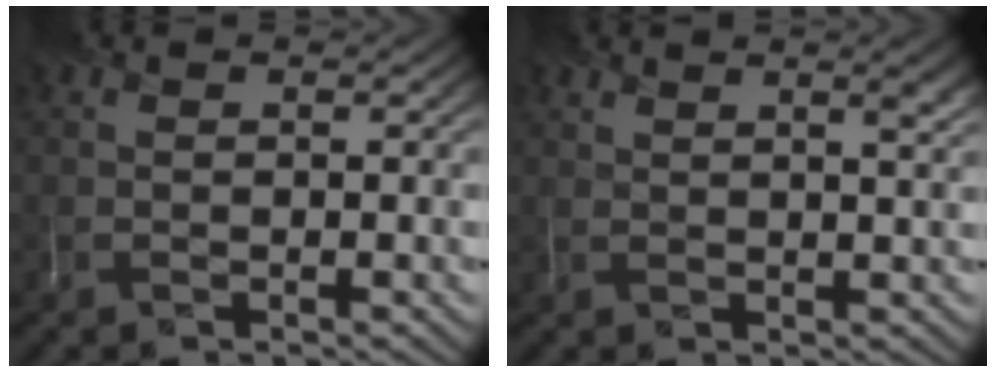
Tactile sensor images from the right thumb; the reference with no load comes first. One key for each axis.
{"total": 3.1, "fx": 2.2, "fy": 0.8, "fz": 2.1, "tx": -0.025, "ty": 0.012, "tz": 0.030}